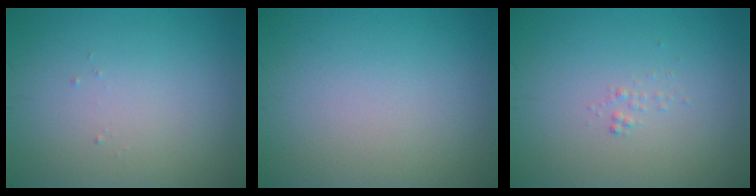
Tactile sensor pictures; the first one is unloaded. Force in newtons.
{"total": 0.0}
{"total": 0.5, "press": 0.5, "slide": 0.0}